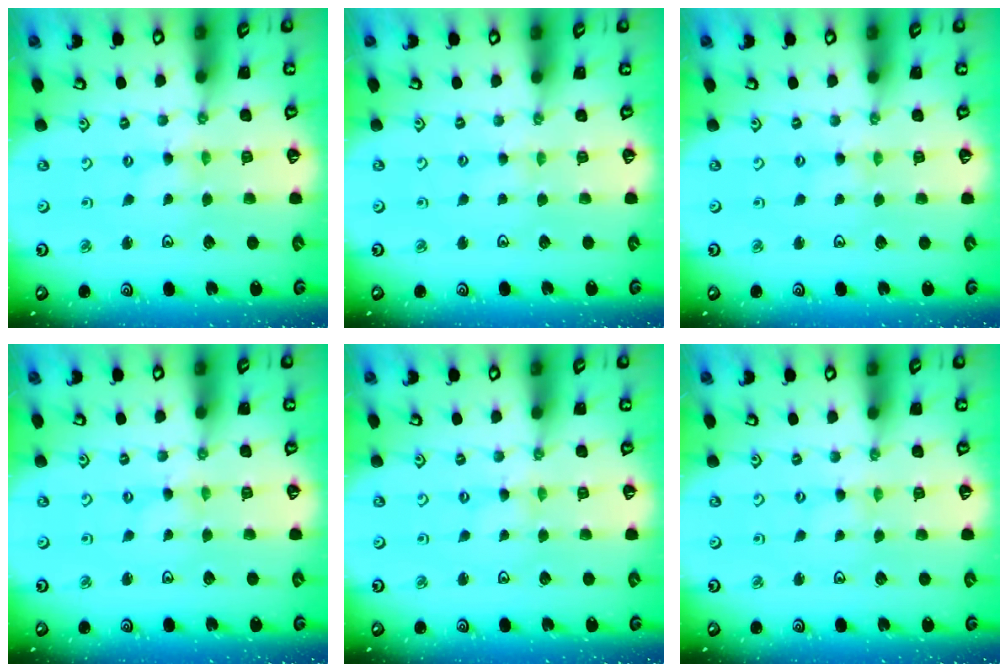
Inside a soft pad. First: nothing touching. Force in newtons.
{"total": 2.1, "press": 2.0, "slide": 0.3}
{"total": 1.1, "press": 1.1, "slide": 0.2}
{"total": 0.0}
{"total": 0.0}
{"total": 0.0}